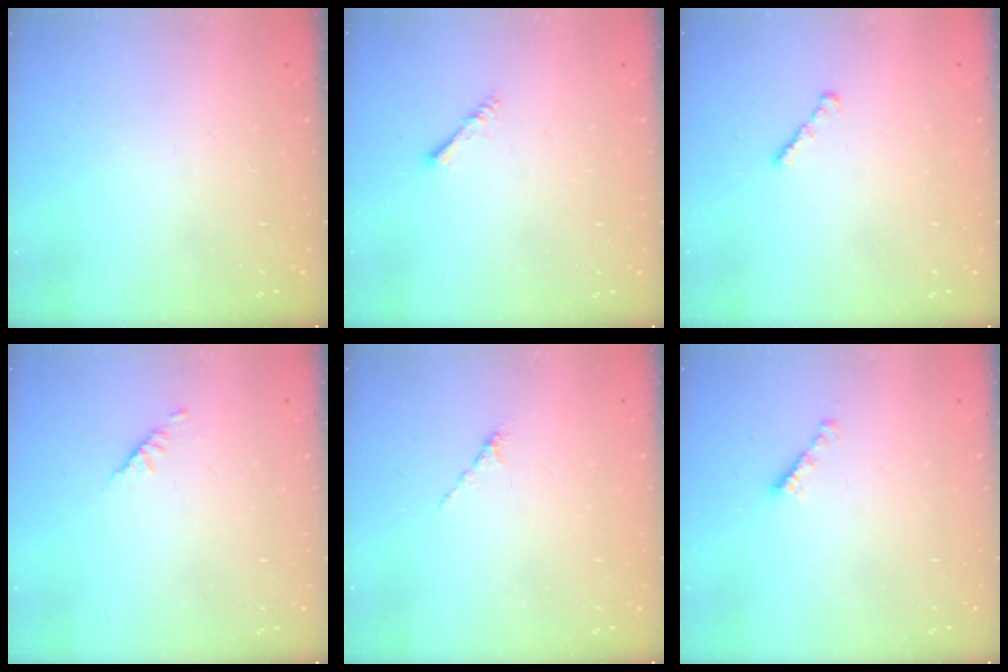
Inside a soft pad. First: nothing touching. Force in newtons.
{"total": 1.4, "press": 1.3, "slide": 0.3}
{"total": 1.6, "press": 1.5, "slide": 0.5}
{"total": 1.9, "press": 1.8, "slide": 0.5}
{"total": 0.0}
{"total": 2.1, "press": 2.1, "slide": 0.3}